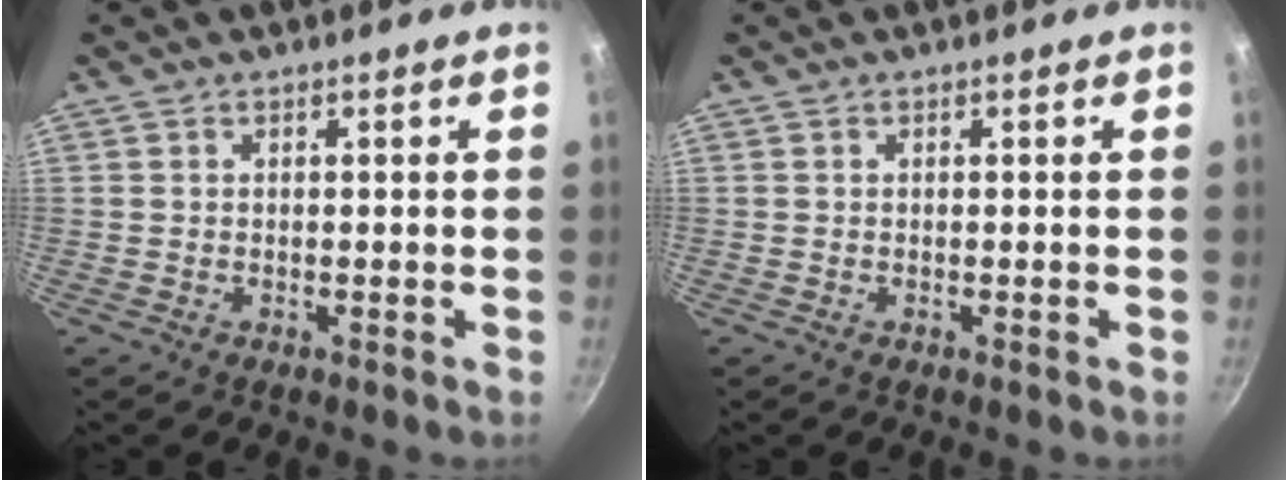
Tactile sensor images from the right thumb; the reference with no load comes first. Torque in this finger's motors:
{"motor_torque": [-0.22, -0.12, 0.08, 0.03, 0.01]}